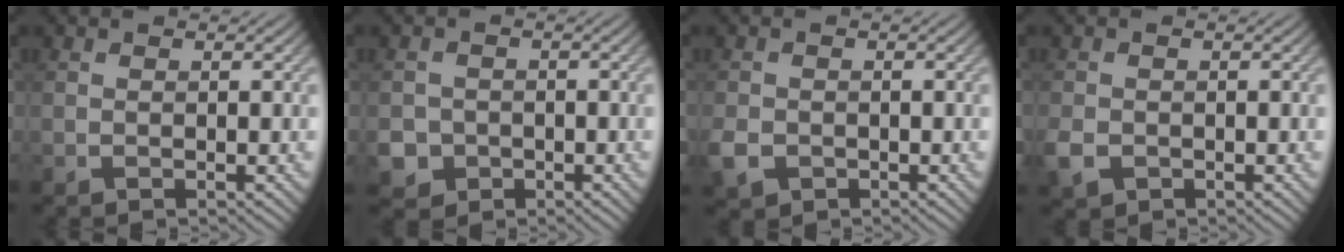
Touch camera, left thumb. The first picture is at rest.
{"total": 4.5, "force": [-1.9, 3.9, 1.0], "torque": [-0.023, -0.010, -0.045]}
{"total": 3.4, "force": [-1.5, 2.6, 1.6], "torque": [-0.043, -0.011, -0.034]}
{"total": 3.0, "force": [-1.3, 2.3, 1.5], "torque": [-0.043, -0.013, -0.030]}